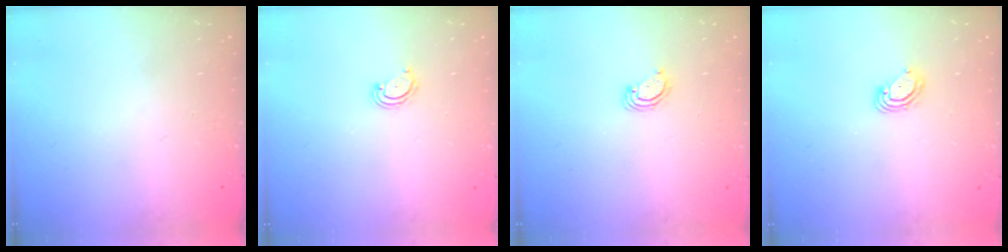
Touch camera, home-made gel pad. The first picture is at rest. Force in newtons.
{"total": 2.8, "press": 2.8, "slide": 0.3}
{"total": 3.5, "press": 3.5, "slide": 0.3}
{"total": 4.4, "press": 4.4, "slide": 0.4}